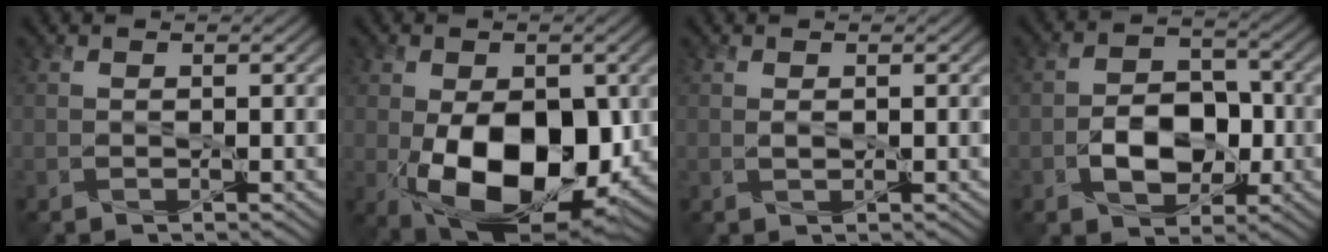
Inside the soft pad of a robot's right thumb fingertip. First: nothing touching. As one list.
[{"total": 14.9, "force": [-2.9, 8.5, 11.9], "torque": [-0.190, -0.022, -0.046]}, {"total": 0.6, "force": [0.2, 0.3, 0.5], "torque": [-0.013, -0.001, 0.003]}, {"total": 6.6, "force": [-1.9, 4.5, 4.5], "torque": [-0.075, 0.000, -0.036]}]